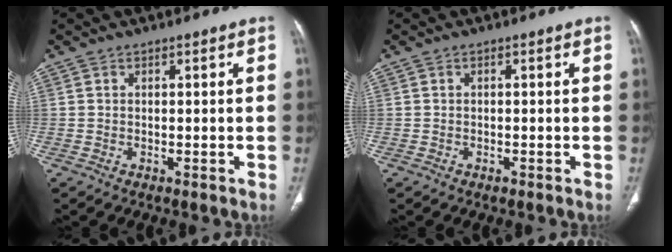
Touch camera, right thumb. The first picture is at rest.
{"total": 0.6, "force": [-0.4, 0.3, 0.3], "torque": [-0.005, 0.001, -0.006]}